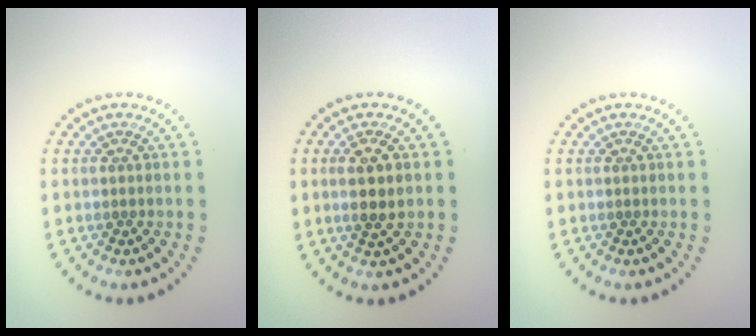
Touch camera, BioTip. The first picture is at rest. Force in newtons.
{"total": 2.1, "press": 2.0, "slide": 0.7}
{"total": 0.0}